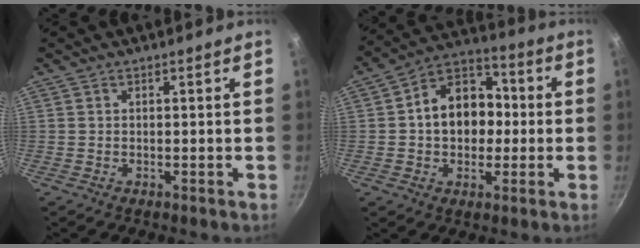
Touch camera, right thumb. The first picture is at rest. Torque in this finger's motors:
{"motor_torque": [-0.40, 0.73, 0.09, 0.13, 0.10]}